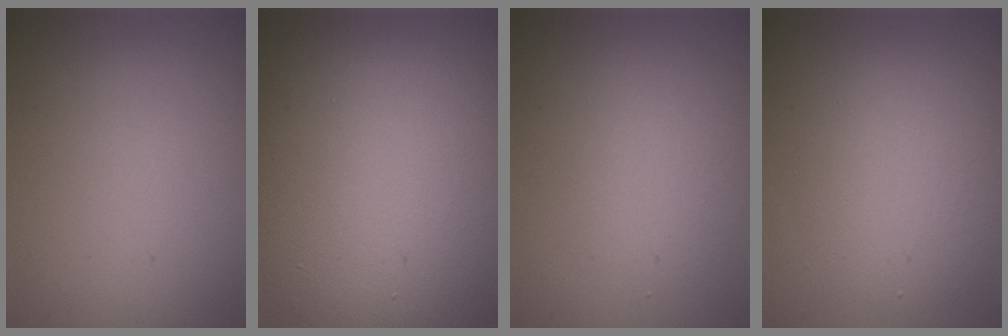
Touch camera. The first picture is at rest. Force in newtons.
{"total": 16.0, "press": 16.0, "slide": 1.3}
{"total": 2.1, "press": 2.0, "slide": 0.1}
{"total": 3.8, "press": 3.8, "slide": 0.3}